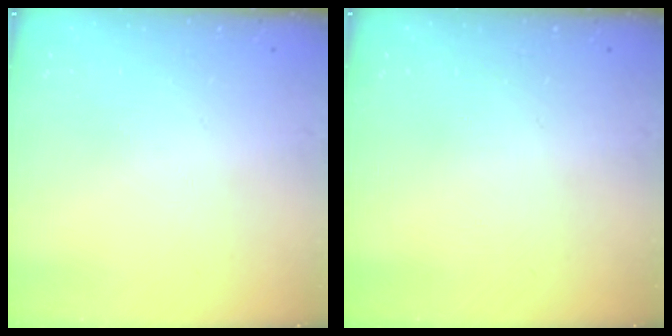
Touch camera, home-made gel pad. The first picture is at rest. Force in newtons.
{"total": 0.0}